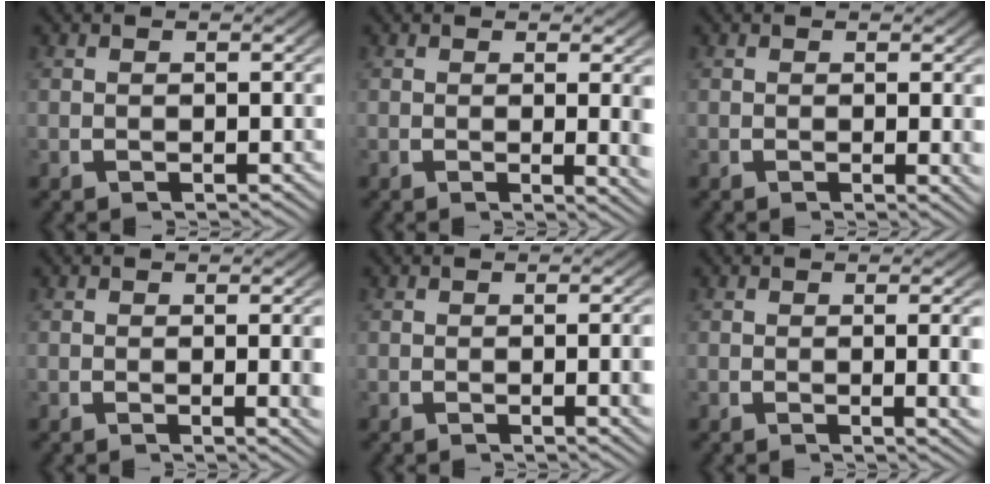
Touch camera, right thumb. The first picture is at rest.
{"total": 2.6, "force": [0.2, 0.6, 2.6], "torque": [-0.027, -0.009, 0.004]}
{"total": 1.2, "force": [0.1, 0.1, 1.1], "torque": [-0.013, -0.005, 0.002]}
{"total": 2.1, "force": [0.1, 0.2, 2.0], "torque": [-0.021, -0.003, 0.002]}
{"total": 2.2, "force": [-0.1, 0.3, 2.1], "torque": [-0.020, 0.002, -0.003]}
{"total": 2.9, "force": [0.0, 0.5, 2.9], "torque": [-0.026, 0.000, 0.000]}